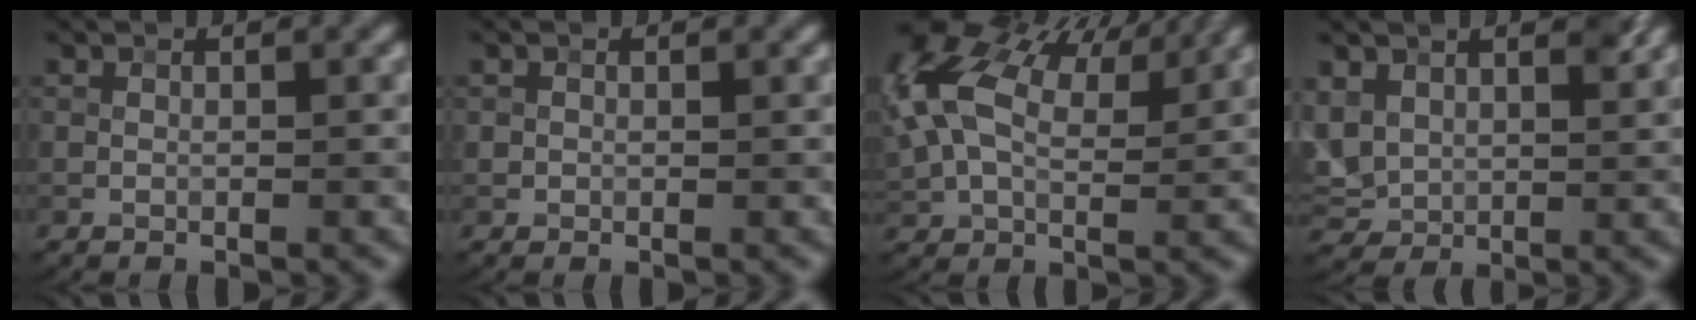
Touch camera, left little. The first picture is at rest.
{"total": 0.7, "force": [0.1, 0.7, 0.0], "torque": [0.007, -0.003, -0.001]}
{"total": 12.8, "force": [6.0, 7.1, 8.8], "torque": [-0.213, 0.026, 0.110]}
{"total": 5.5, "force": [2.5, 3.9, 2.9], "torque": [-0.084, -0.002, 0.048]}